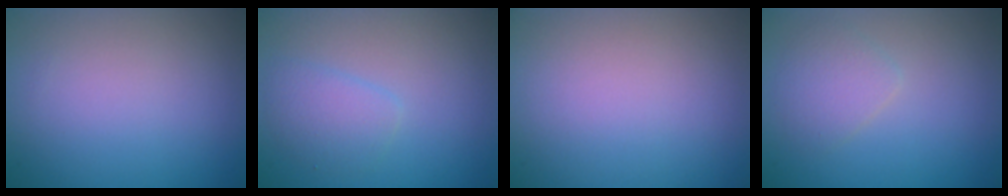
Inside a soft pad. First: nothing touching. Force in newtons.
{"total": 2.0, "press": 2.0, "slide": 0.0}
{"total": 0.0}
{"total": 1.9, "press": 1.9, "slide": 0.1}